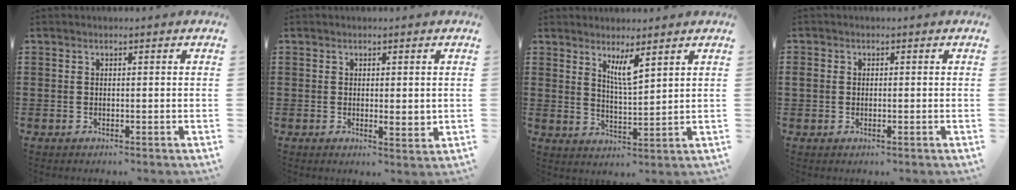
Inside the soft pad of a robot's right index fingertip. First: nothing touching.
{"total": 2.4, "force": [0.0, 0.8, 2.3], "torque": [-0.040, 0.000, 0.001]}
{"total": 4.4, "force": [2.8, 0.8, 3.3], "torque": [-0.064, -0.003, 0.046]}
{"total": 1.4, "force": [-0.2, 1.0, 0.9], "torque": [-0.027, 0.000, -0.006]}